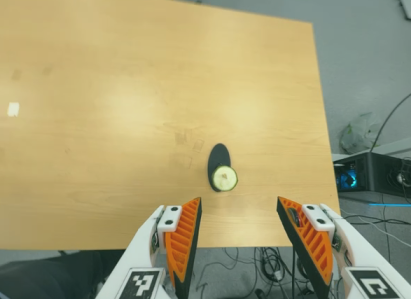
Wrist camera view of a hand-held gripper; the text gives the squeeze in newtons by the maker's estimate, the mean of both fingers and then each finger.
{"total": 0.0}